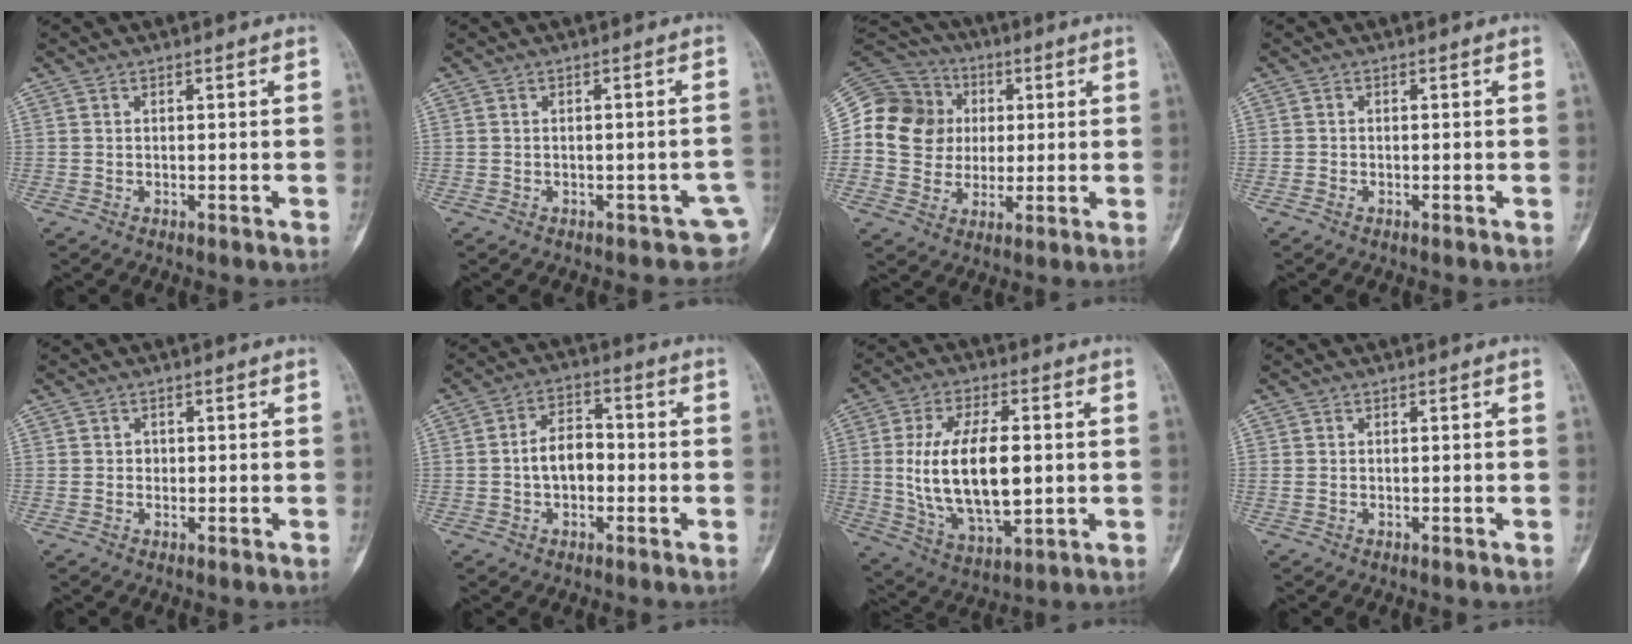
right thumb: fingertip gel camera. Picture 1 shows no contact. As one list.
[{"total": 4.0, "force": [-1.6, 2.3, 2.9], "torque": [-0.013, 0.011, -0.018]}, {"total": 16.5, "force": [1.6, 15.2, 6.2], "torque": [-0.092, 0.031, 0.031]}, {"total": 0.6, "force": [-0.4, 0.3, 0.3], "torque": [-0.009, 0.000, -0.011]}, {"total": 1.0, "force": [0.0, 1.0, 0.4], "torque": [-0.003, 0.002, 0.001]}, {"total": 7.3, "force": [-0.9, 4.8, 5.4], "torque": [-0.076, 0.026, -0.021]}, {"total": 17.8, "force": [0.7, 8.8, 15.4], "torque": [-0.272, -0.007, 0.025]}, {"total": 0.5, "force": [0.0, 0.4, 0.3], "torque": [-0.012, 0.002, 0.002]}]